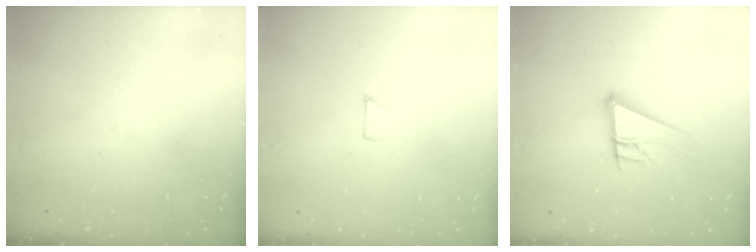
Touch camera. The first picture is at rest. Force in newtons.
{"total": 3.2, "press": 3.2, "slide": 0.3}
{"total": 13.1, "press": 12.7, "slide": 3.4}